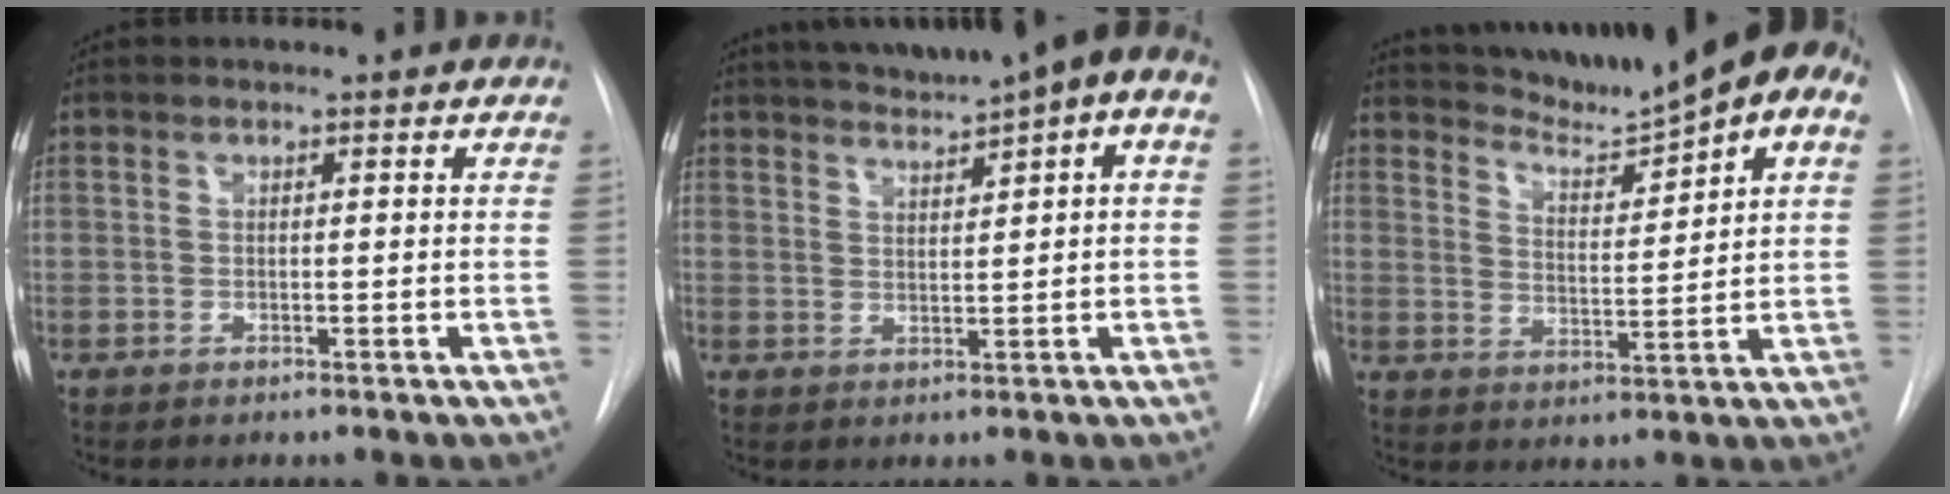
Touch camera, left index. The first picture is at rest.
{"total": 12.1, "force": [7.8, 1.6, 9.1], "torque": [-0.139, 0.027, 0.101]}
{"total": 12.5, "force": [10.1, 0.9, 7.3], "torque": [-0.112, -0.003, 0.151]}